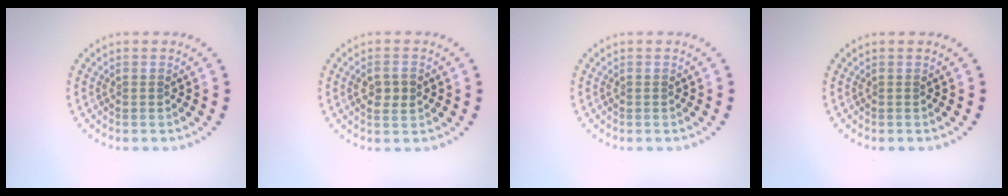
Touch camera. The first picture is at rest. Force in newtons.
{"total": 2.1, "press": 2.1, "slide": 0.3}
{"total": 0.0}
{"total": 0.0}